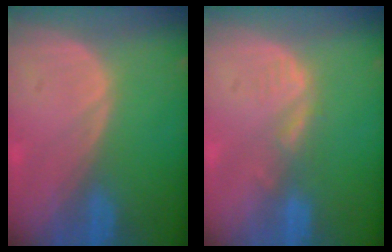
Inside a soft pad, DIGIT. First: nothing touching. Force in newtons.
{"total": 2.0, "press": 2.0, "slide": 0.3}